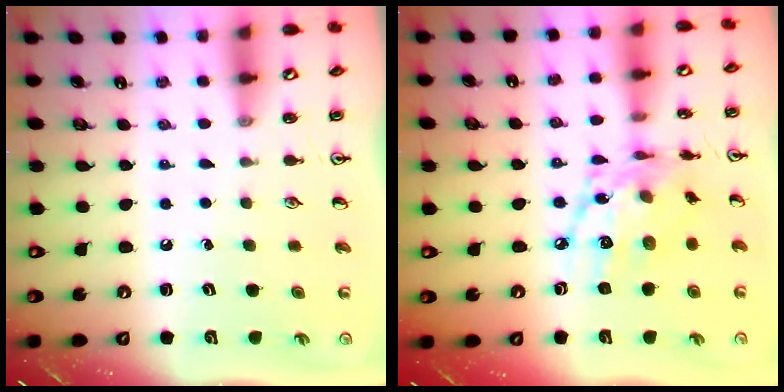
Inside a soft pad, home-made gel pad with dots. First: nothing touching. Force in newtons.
{"total": 14.9, "press": 14.9, "slide": 0.7}